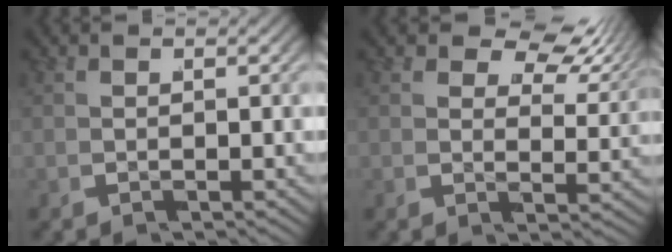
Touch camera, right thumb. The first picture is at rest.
{"total": 5.2, "force": [3.7, 2.2, 2.8], "torque": [-0.028, 0.008, 0.049]}